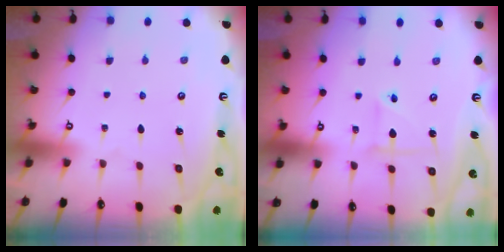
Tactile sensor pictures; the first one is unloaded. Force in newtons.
{"total": 2.9, "press": 2.9, "slide": 0.3}